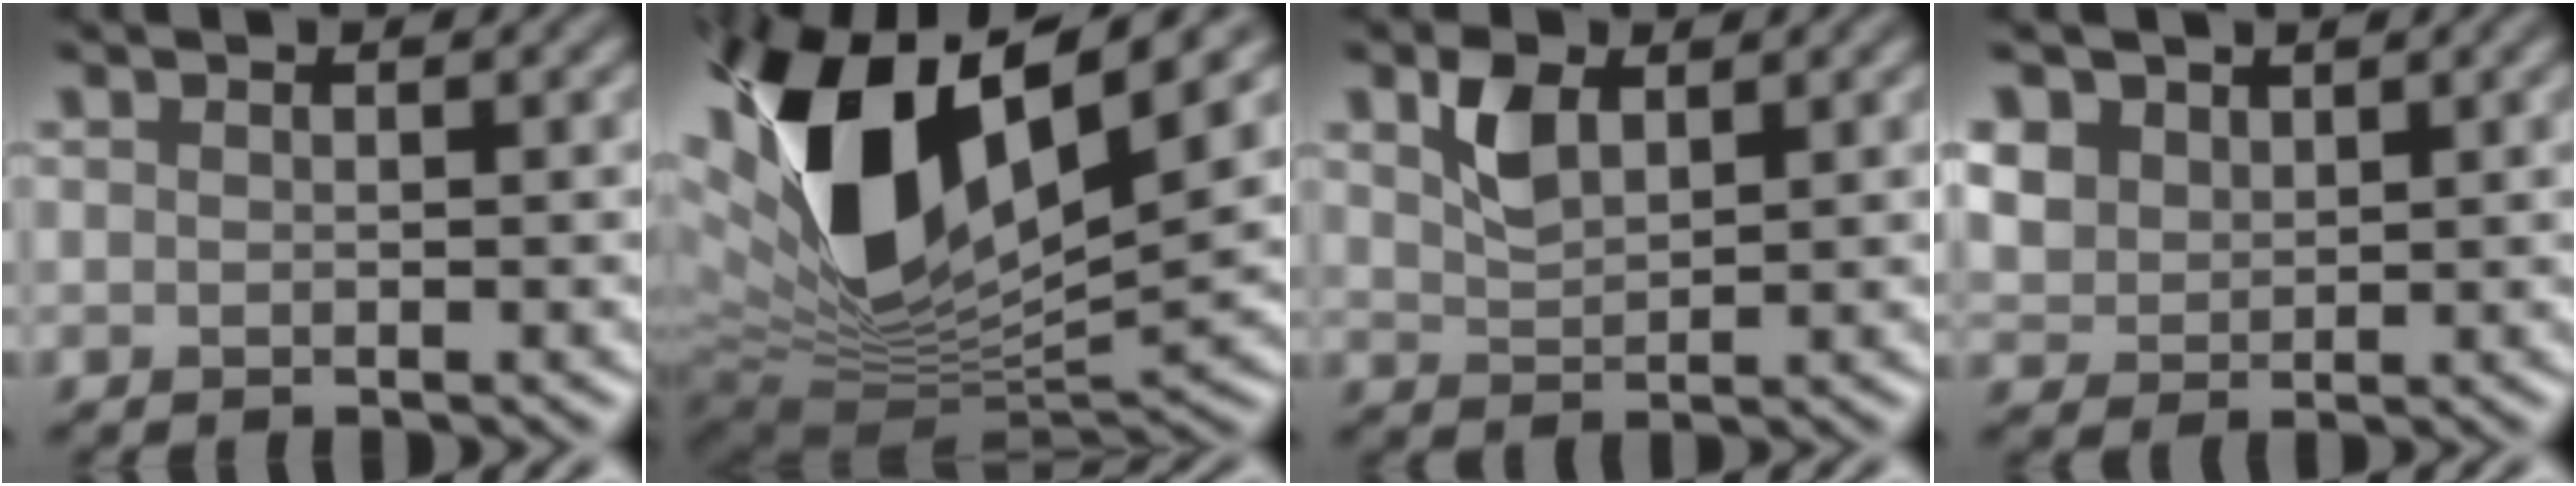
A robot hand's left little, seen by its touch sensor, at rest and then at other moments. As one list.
[{"total": 16.7, "force": [5.0, 8.3, 13.5], "torque": [-0.298, 0.005, 0.091]}, {"total": 3.0, "force": [1.6, 1.7, 2.0], "torque": [-0.046, 0.003, 0.035]}, {"total": 3.7, "force": [1.9, 2.8, 1.5], "torque": [-0.061, 0.001, 0.042]}]